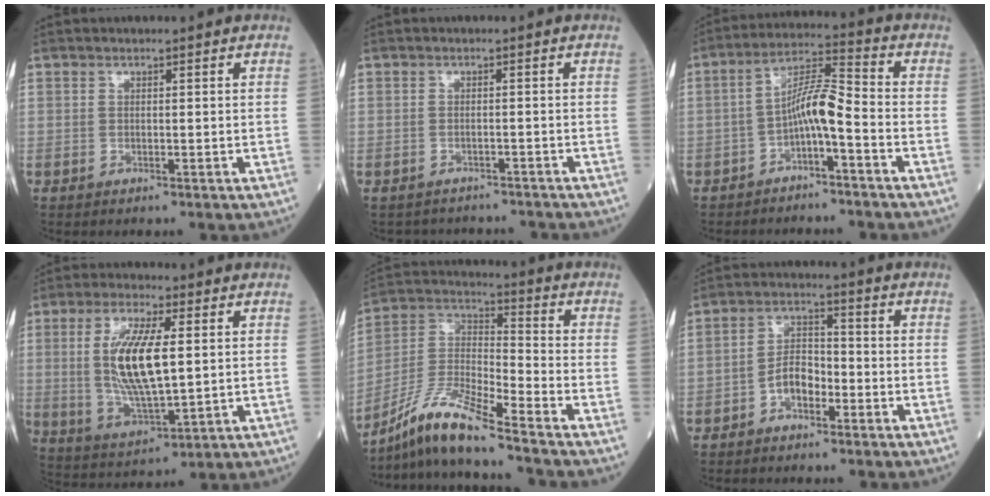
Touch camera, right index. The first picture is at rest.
{"total": 5.4, "force": [-5.1, 1.7, -0.2], "torque": [0.003, 0.018, -0.059]}
{"total": 6.8, "force": [-2.6, 0.8, 6.2], "torque": [-0.116, 0.026, -0.047]}
{"total": 12.2, "force": [1.7, 3.0, 11.7], "torque": [-0.243, -0.004, 0.037]}
{"total": 12.2, "force": [-10.1, -0.7, 6.7], "torque": [-0.144, -0.003, -0.193]}
{"total": 4.9, "force": [-2.4, 2.5, 3.4], "torque": [-0.066, 0.016, -0.047]}